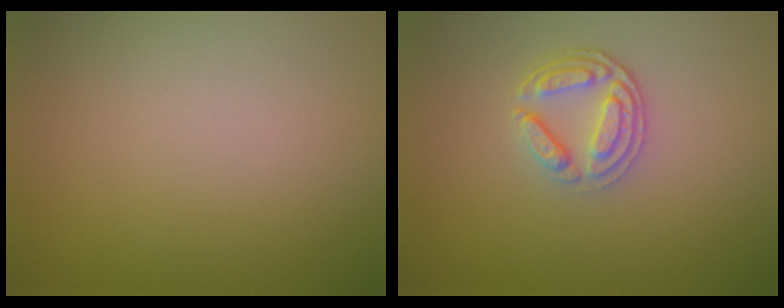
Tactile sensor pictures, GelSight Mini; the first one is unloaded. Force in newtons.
{"total": 2.6, "press": 2.4, "slide": 1.0}